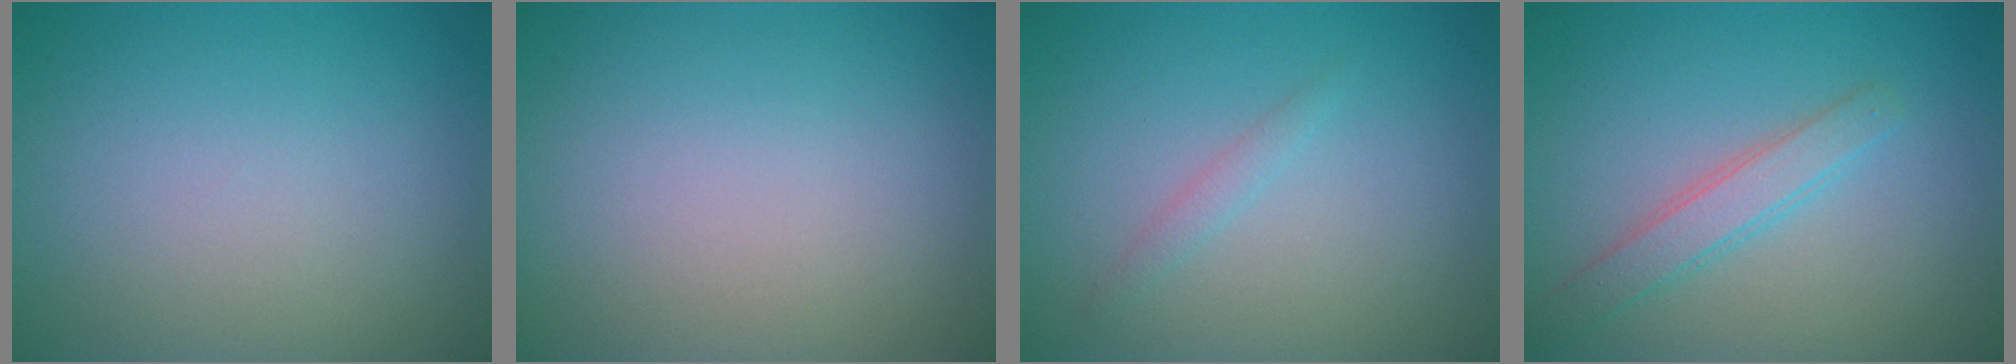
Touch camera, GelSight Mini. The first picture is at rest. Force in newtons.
{"total": 0.0}
{"total": 1.0, "press": 1.0, "slide": 0.1}
{"total": 2.5, "press": 2.5, "slide": 0.1}